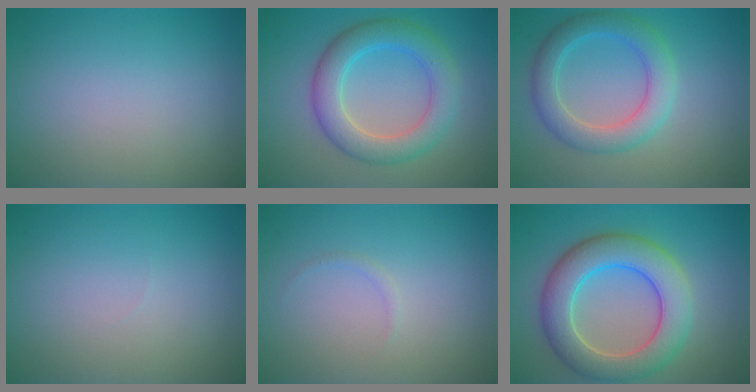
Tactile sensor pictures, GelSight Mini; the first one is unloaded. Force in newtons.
{"total": 4.2, "press": 4.2, "slide": 0.3}
{"total": 4.4, "press": 4.4, "slide": 0.4}
{"total": 0.0}
{"total": 0.5, "press": 0.5, "slide": 0.0}
{"total": 7.6, "press": 7.6, "slide": 0.5}